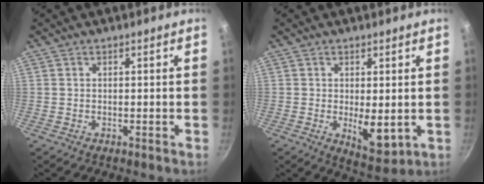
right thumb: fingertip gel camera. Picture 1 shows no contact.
{"total": 6.9, "force": [-0.4, 3.1, 6.2], "torque": [-0.081, -0.019, 0.004]}